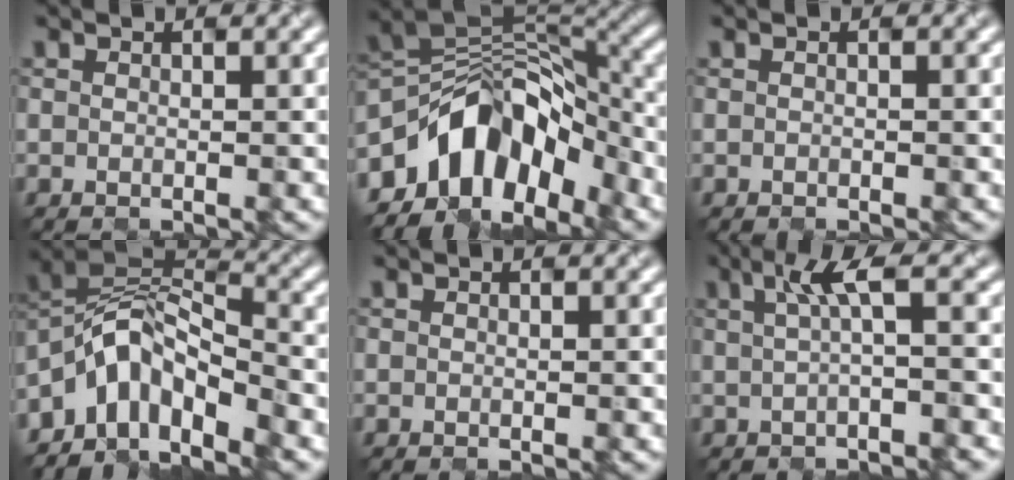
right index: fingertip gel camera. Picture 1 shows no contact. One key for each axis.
{"total": 7.9, "fx": -5.2, "fy": 4.6, "fz": 3.8, "tx": -0.034, "ty": 0.007, "tz": -0.094}
{"total": 0.0}
{"total": 6.6, "fx": -4.5, "fy": 3.1, "fz": 3.8, "tx": -0.051, "ty": 0.013, "tz": -0.092}
{"total": 0.0}
{"total": 3.6, "fx": 0.3, "fy": 0.5, "fz": 3.6, "tx": -0.058, "ty": 0.008, "tz": 0.012}